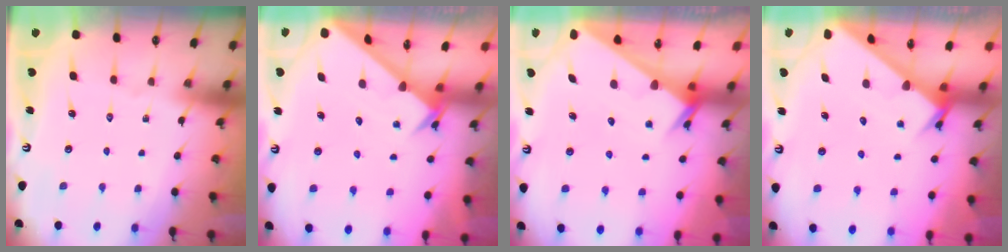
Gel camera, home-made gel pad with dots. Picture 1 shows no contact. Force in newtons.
{"total": 2.3, "press": 2.3, "slide": 0.2}
{"total": 2.3, "press": 2.3, "slide": 0.1}
{"total": 2.9, "press": 2.9, "slide": 0.1}